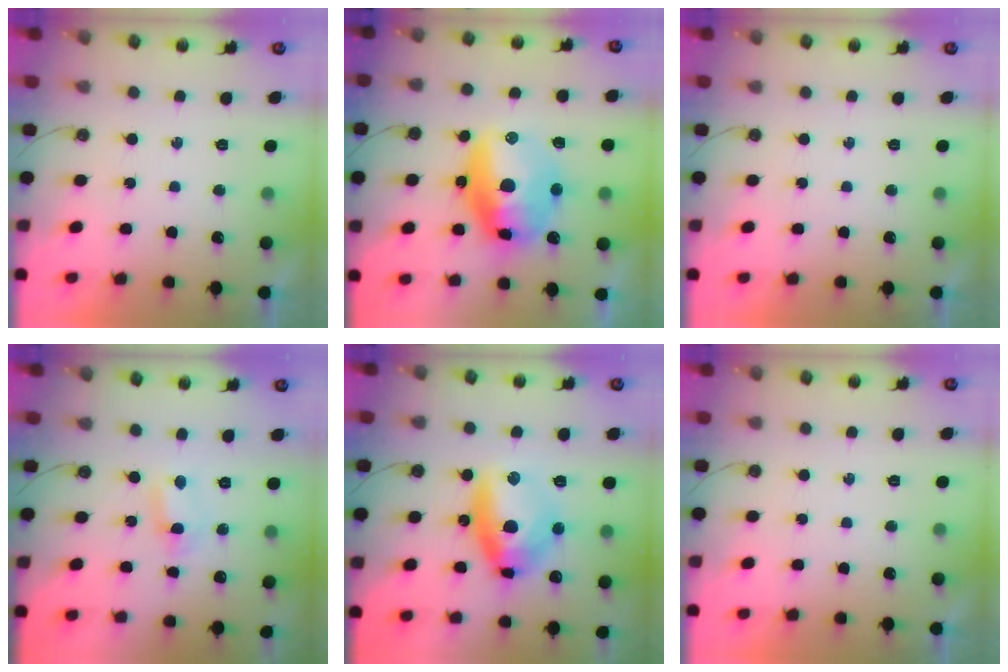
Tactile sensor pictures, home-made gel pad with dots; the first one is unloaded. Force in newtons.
{"total": 21.2, "press": 18.8, "slide": 9.9}
{"total": 0.0}
{"total": 1.6, "press": 1.1, "slide": 1.1}
{"total": 13.3, "press": 13.2, "slide": 1.7}
{"total": 0.0}